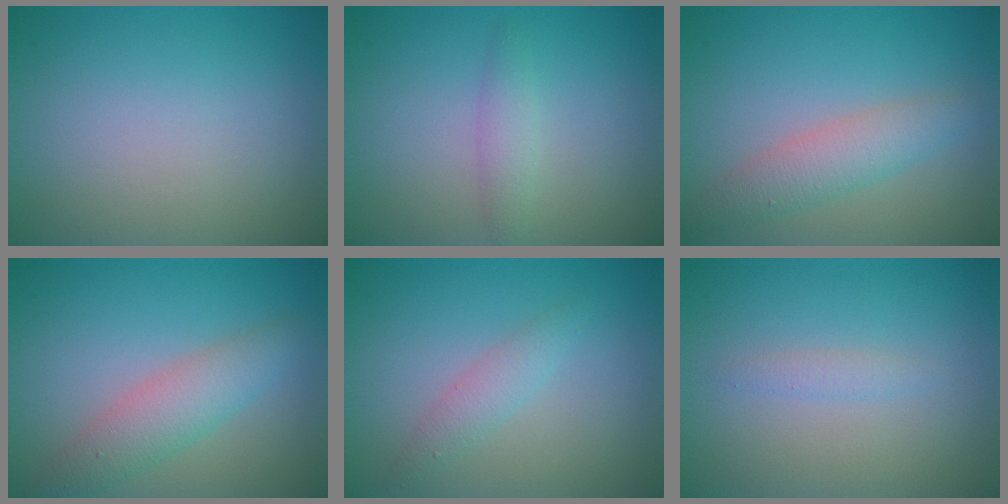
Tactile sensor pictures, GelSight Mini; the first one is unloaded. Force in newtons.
{"total": 1.5, "press": 1.5, "slide": 0.0}
{"total": 3.2, "press": 3.2, "slide": 0.2}
{"total": 3.6, "press": 3.6, "slide": 0.2}
{"total": 1.7, "press": 1.7, "slide": 0.0}
{"total": 0.9, "press": 0.9, "slide": 0.2}